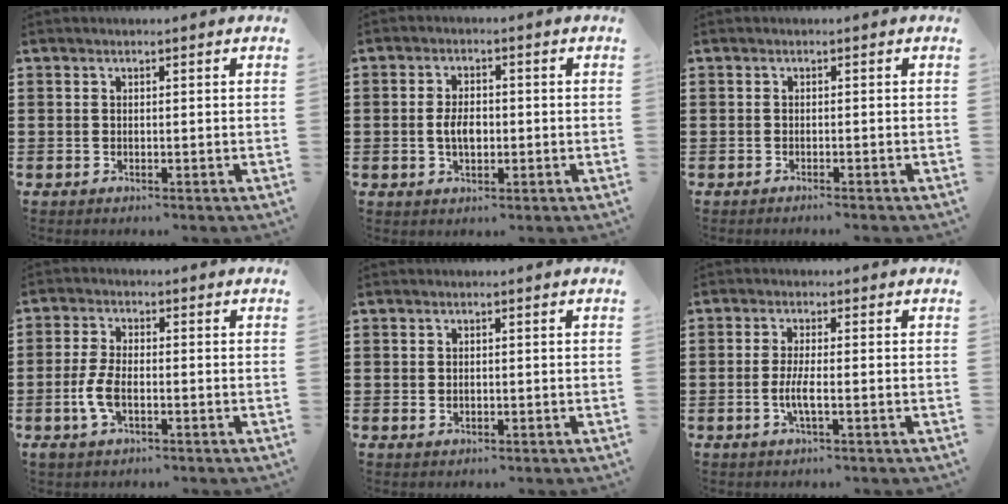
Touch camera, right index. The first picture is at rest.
{"total": 3.9, "force": [-0.4, 2.0, 3.4], "torque": [-0.065, -0.003, -0.011]}
{"total": 0.7, "force": [-0.6, -0.3, 0.1], "torque": [-0.004, -0.004, -0.012]}
{"total": 4.4, "force": [-1.4, 1.7, 3.8], "torque": [-0.097, -0.008, -0.032]}
{"total": 0.8, "force": [-0.1, 0.5, 0.6], "torque": [-0.015, 0.001, -0.001]}
{"total": 3.5, "force": [-1.1, 0.4, 3.3], "torque": [-0.072, -0.009, -0.024]}